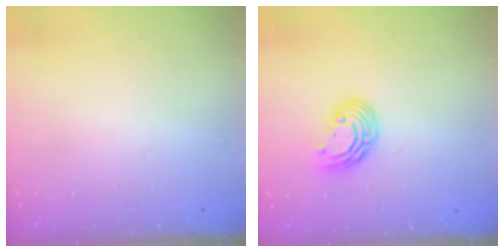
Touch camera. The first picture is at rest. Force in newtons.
{"total": 9.8, "press": 9.7, "slide": 1.7}